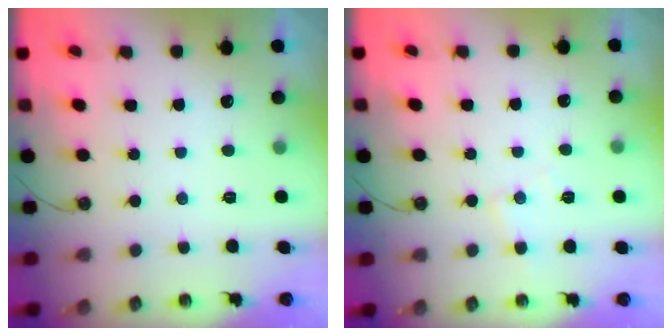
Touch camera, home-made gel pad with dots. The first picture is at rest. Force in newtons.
{"total": 6.2, "press": 6.1, "slide": 0.8}